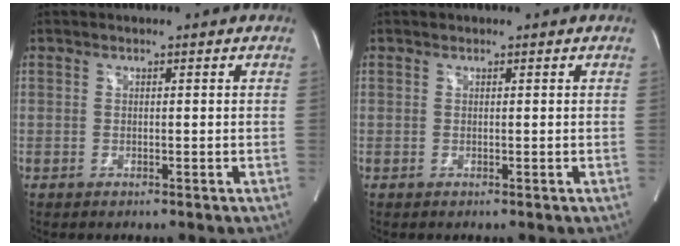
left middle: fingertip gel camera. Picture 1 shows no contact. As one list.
[{"total": 0.0}]